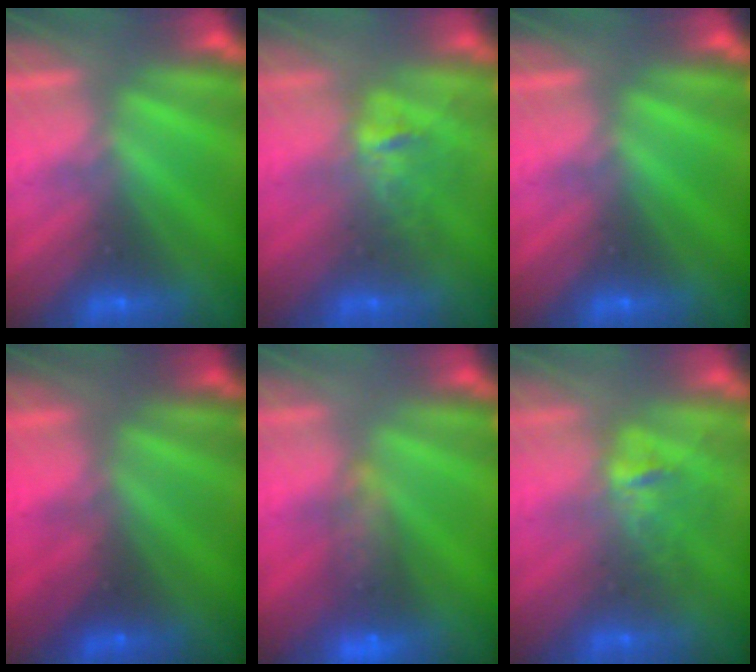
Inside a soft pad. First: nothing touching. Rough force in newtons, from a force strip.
{"total": 2.8}
{"total": 0.0}
{"total": 2.2}
{"total": 7.7}
{"total": 2.8}